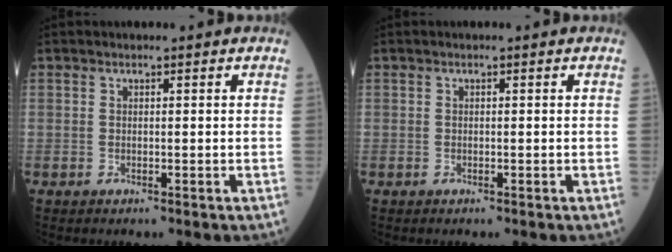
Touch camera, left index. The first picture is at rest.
{"total": 0.0}